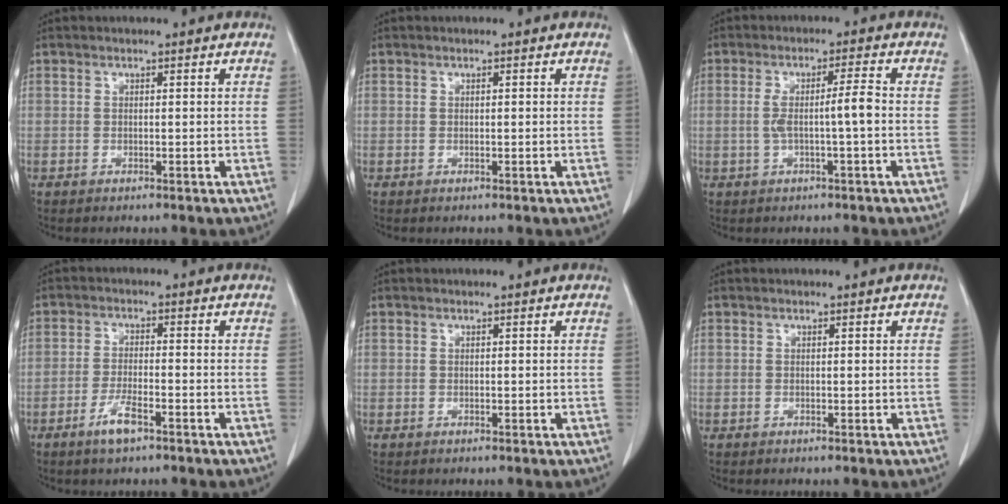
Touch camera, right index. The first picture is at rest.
{"total": 0.0}
{"total": 4.7, "force": [-0.6, -0.3, 4.6], "torque": [-0.088, 0.010, -0.006]}
{"total": 4.1, "force": [-2.6, 0.6, 3.2], "torque": [-0.065, -0.003, -0.047]}
{"total": 0.0}
{"total": 0.0}